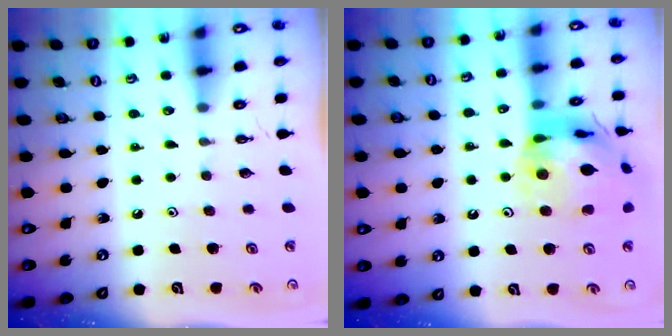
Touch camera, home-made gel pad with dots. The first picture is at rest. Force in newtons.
{"total": 18.5, "press": 18.4, "slide": 2.1}